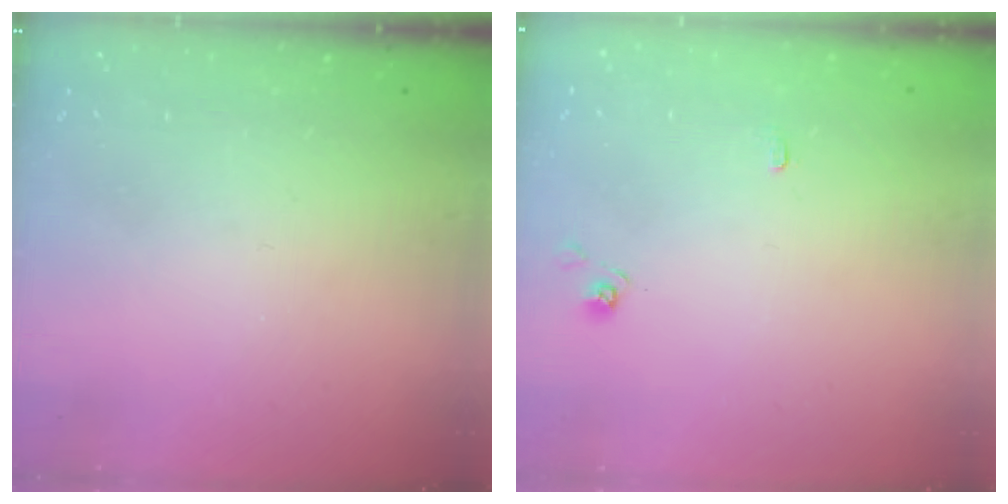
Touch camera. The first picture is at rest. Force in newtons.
{"total": 1.7, "press": 1.7, "slide": 0.3}